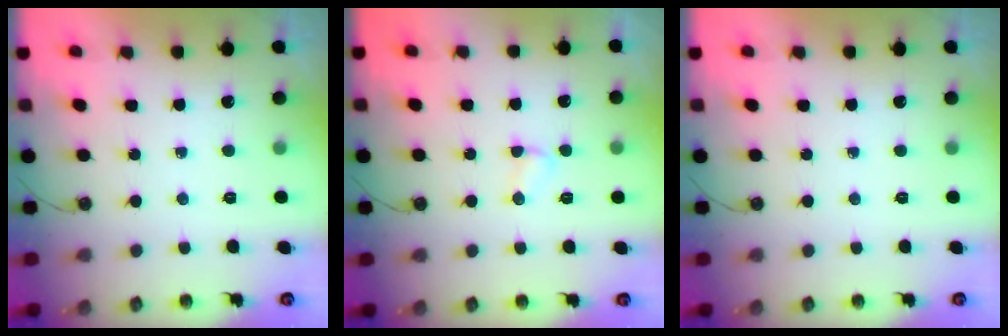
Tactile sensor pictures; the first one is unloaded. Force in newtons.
{"total": 2.6, "press": 2.6, "slide": 0.4}
{"total": 0.0}